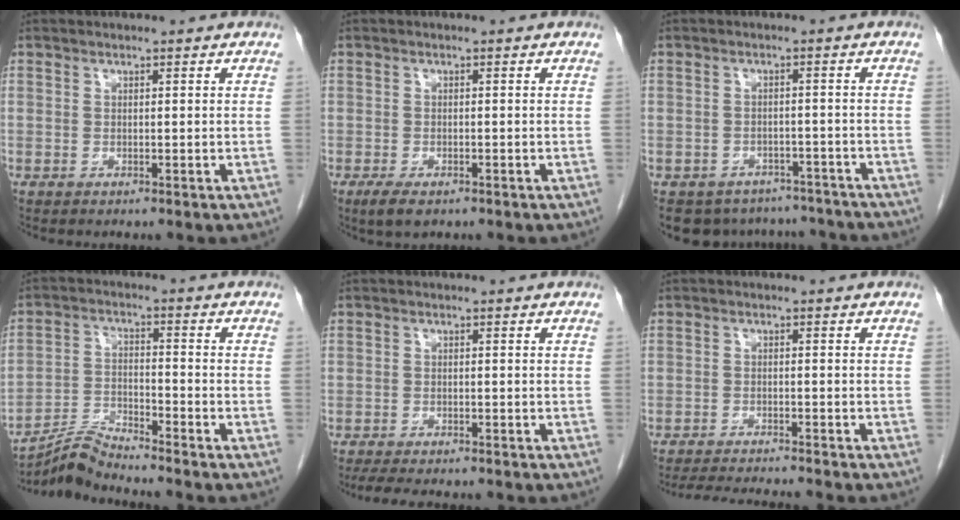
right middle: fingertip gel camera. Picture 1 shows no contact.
{"total": 3.2, "force": [-2.0, 1.2, 2.1], "torque": [-0.046, -0.007, -0.029]}
{"total": 11.1, "force": [-9.8, 5.0, 1.5], "torque": [-0.022, 0.012, -0.114]}
{"total": 5.8, "force": [-5.7, -1.2, 0.4], "torque": [-0.018, -0.008, -0.108]}
{"total": 7.4, "force": [-6.3, 1.9, 3.4], "torque": [-0.052, -0.011, -0.091]}
{"total": 8.8, "force": [-8.3, -0.3, 3.1], "torque": [-0.044, -0.013, -0.126]}